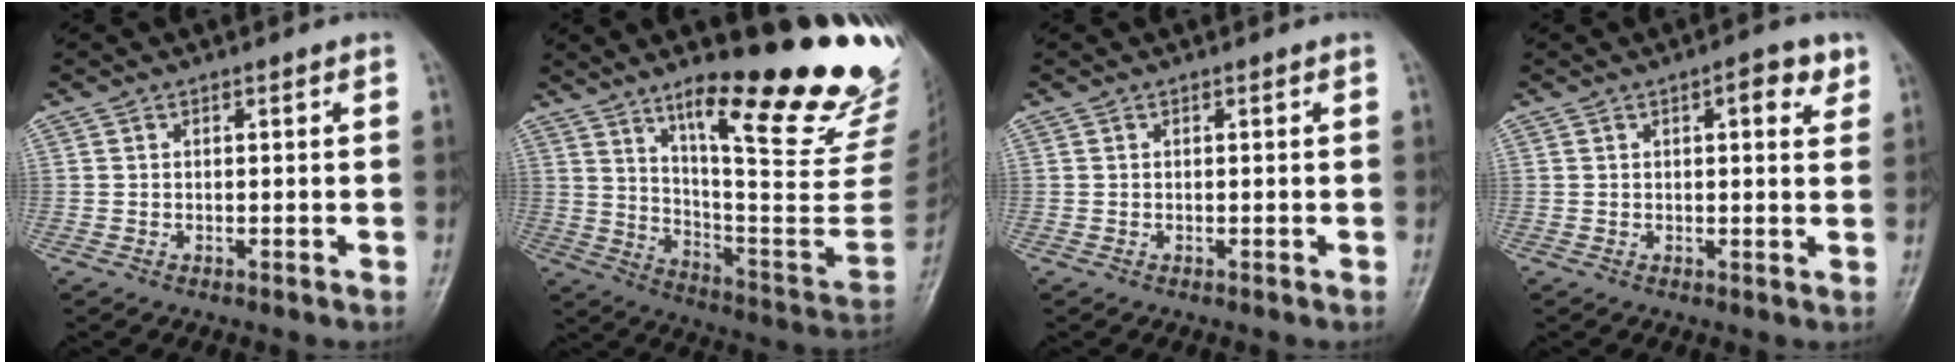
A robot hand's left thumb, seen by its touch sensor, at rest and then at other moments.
{"total": 29.3, "force": [17.8, 5.6, 22.6], "torque": [-0.270, -0.085, 0.276]}
{"total": 0.0}
{"total": 4.8, "force": [2.3, 1.8, 3.8], "torque": [-0.040, -0.005, 0.025]}